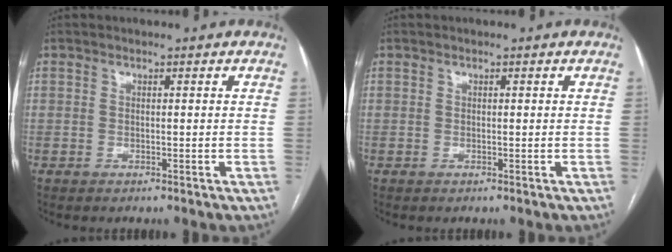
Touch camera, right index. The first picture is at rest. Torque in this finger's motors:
{"motor_torque": [0.36, 0.42, 0.05, 0.00]}